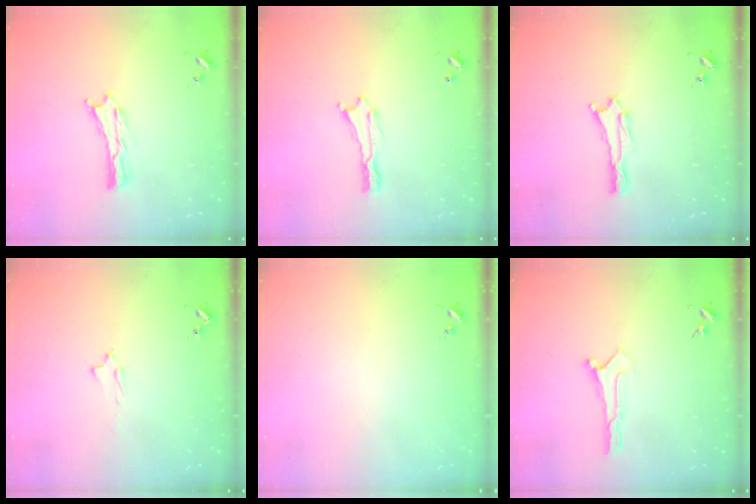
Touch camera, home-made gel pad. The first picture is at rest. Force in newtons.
{"total": 0.0}
{"total": 1.0, "press": 1.0, "slide": 0.2}
{"total": 2.0, "press": 2.0, "slide": 0.4}
{"total": 0.0}
{"total": 0.0}